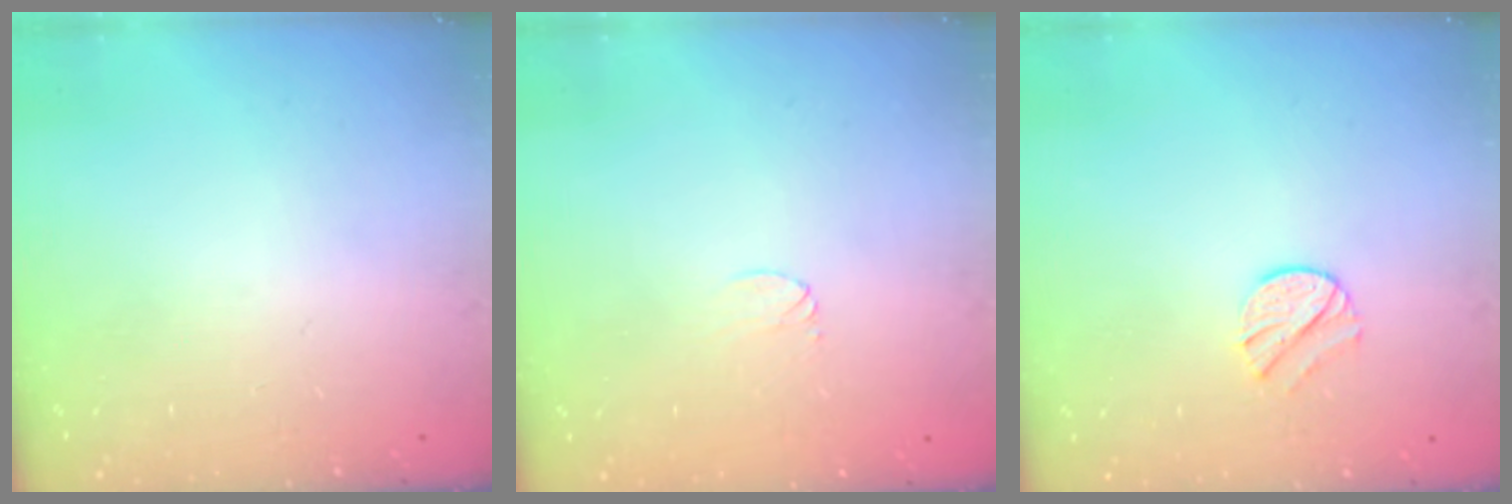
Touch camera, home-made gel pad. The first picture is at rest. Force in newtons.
{"total": 5.1, "press": 5.1, "slide": 0.4}
{"total": 8.2, "press": 8.1, "slide": 0.7}